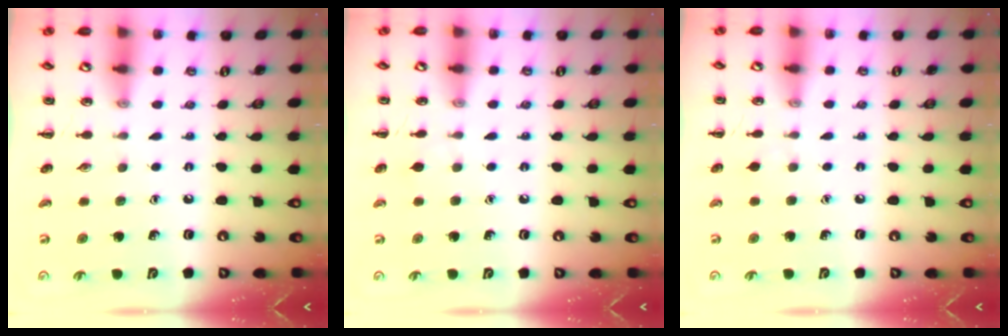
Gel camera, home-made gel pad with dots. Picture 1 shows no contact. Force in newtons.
{"total": 3.7, "press": 3.6, "slide": 0.9}
{"total": 2.2, "press": 1.9, "slide": 0.9}